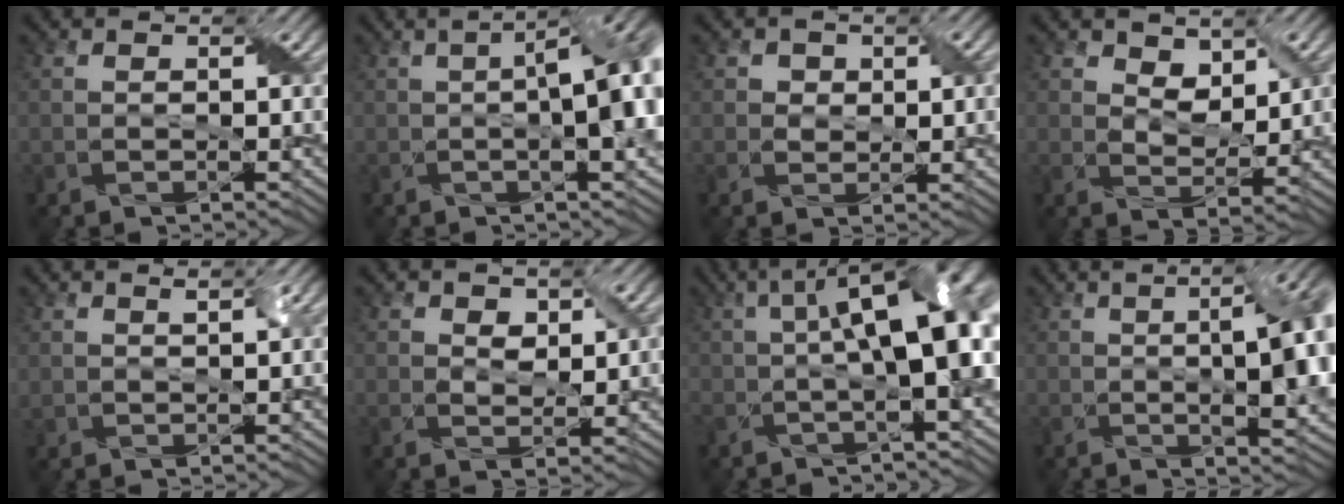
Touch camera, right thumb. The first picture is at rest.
{"total": 12.1, "force": [0.3, 4.2, 11.3], "torque": [-0.147, 0.014, -0.005]}
{"total": 2.4, "force": [0.8, 2.0, 1.1], "torque": [-0.022, 0.000, 0.009]}
{"total": 4.8, "force": [2.6, 2.8, 2.9], "torque": [-0.060, -0.008, 0.039]}
{"total": 1.6, "force": [0.9, 0.5, 1.2], "torque": [-0.028, 0.002, 0.020]}
{"total": 3.4, "force": [1.4, 2.0, 2.3], "torque": [-0.048, -0.002, 0.026]}
{"total": 14.2, "force": [-0.1, 5.2, 13.2], "torque": [-0.203, -0.004, 0.003]}
{"total": 13.2, "force": [0.7, 4.8, 12.2], "torque": [-0.134, 0.014, 0.001]}